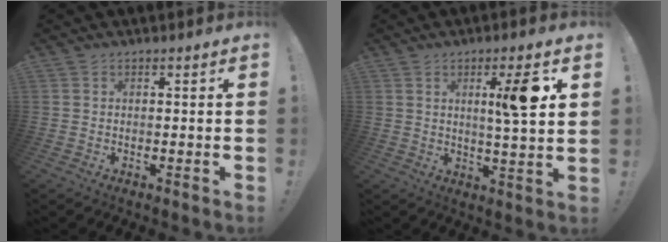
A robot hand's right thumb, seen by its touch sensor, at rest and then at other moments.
{"total": 10.6, "force": [3.7, 0.5, 10.0], "torque": [-0.139, -0.014, 0.044]}